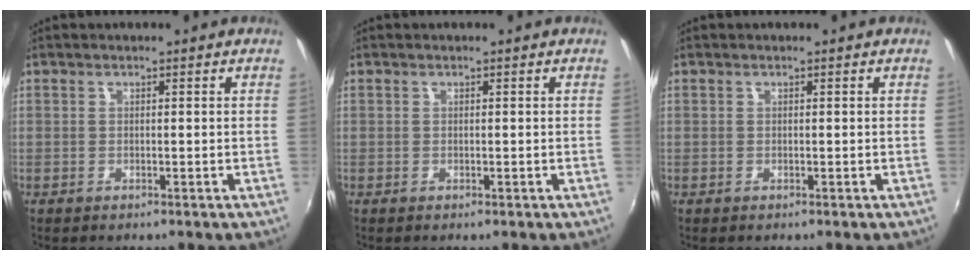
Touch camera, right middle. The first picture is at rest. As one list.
[{"total": 0.0}, {"total": 0.0}]